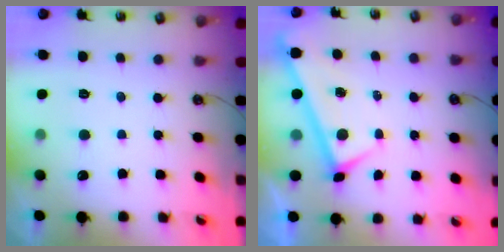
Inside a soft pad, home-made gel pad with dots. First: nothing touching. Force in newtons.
{"total": 0.0}